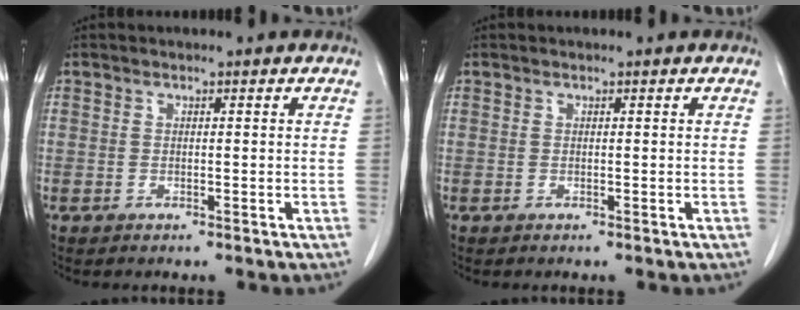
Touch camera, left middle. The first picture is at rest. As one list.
[{"total": 0.0}]